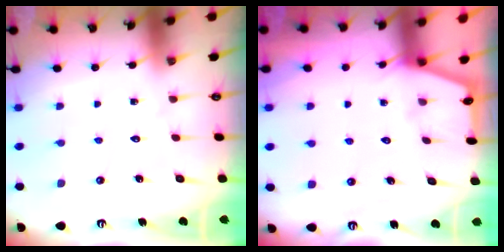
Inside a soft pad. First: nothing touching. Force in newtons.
{"total": 1.6, "press": 1.6, "slide": 0.2}